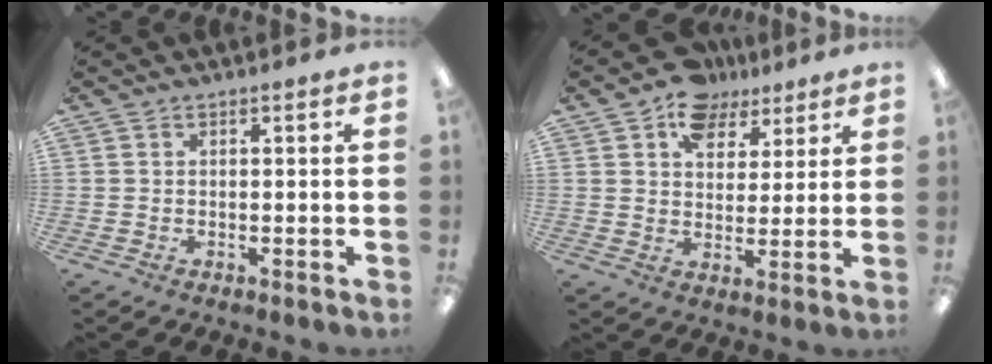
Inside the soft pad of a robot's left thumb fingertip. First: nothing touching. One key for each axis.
{"total": 10.7, "fx": 7.2, "fy": 7.0, "fz": 3.7, "tx": -0.050, "ty": -0.040, "tz": 0.130}